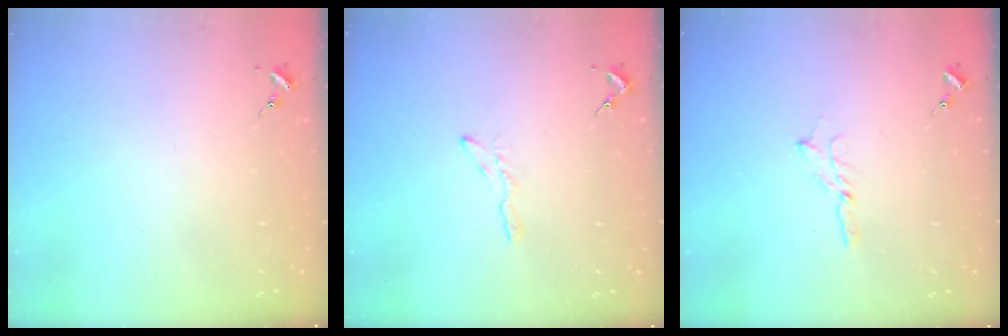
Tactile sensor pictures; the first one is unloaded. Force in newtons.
{"total": 3.4, "press": 3.4, "slide": 0.4}
{"total": 1.8, "press": 1.7, "slide": 0.2}